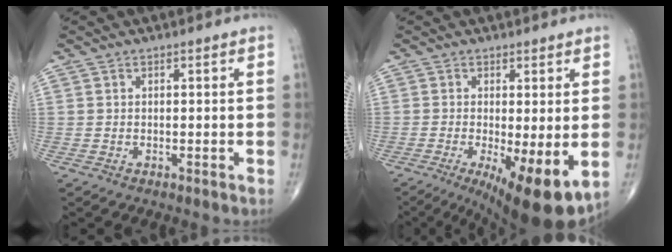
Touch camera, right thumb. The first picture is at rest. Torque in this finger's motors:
{"motor_torque": [-0.04, 0.85, 0.24, -0.26, 0.11]}